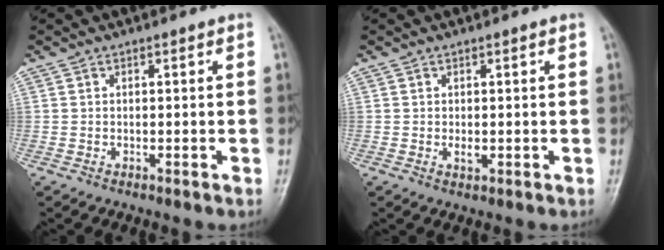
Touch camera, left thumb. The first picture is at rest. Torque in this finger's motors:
{"motor_torque": [0.33, 0.42, 0.14, 0.00, 0.00]}